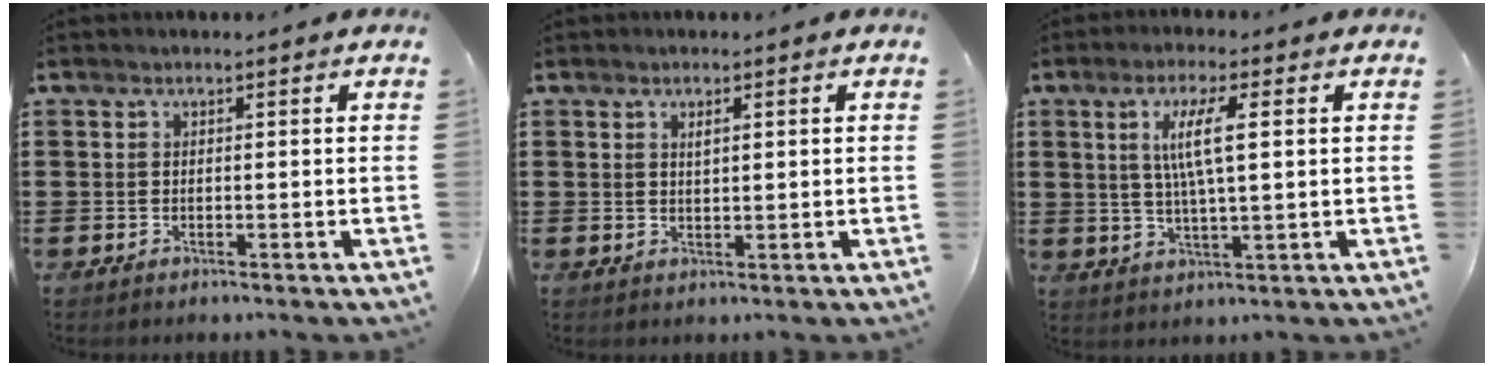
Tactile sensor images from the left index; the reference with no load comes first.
{"total": 1.3, "force": [0.6, 0.3, 1.2], "torque": [-0.023, 0.003, 0.008]}
{"total": 6.4, "force": [1.6, 1.0, 6.1], "torque": [-0.121, 0.003, 0.023]}